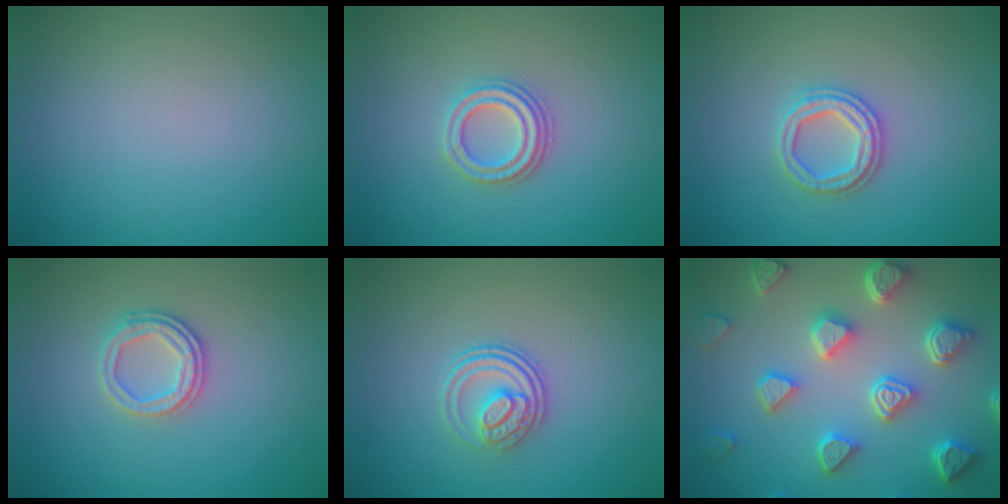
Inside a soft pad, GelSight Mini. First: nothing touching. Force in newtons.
{"total": 2.7, "press": 2.5, "slide": 1.2}
{"total": 2.4, "press": 2.4, "slide": 0.4}
{"total": 2.5, "press": 2.4, "slide": 0.8}
{"total": 3.0, "press": 2.5, "slide": 1.7}
{"total": 7.0, "press": 5.7, "slide": 4.1}